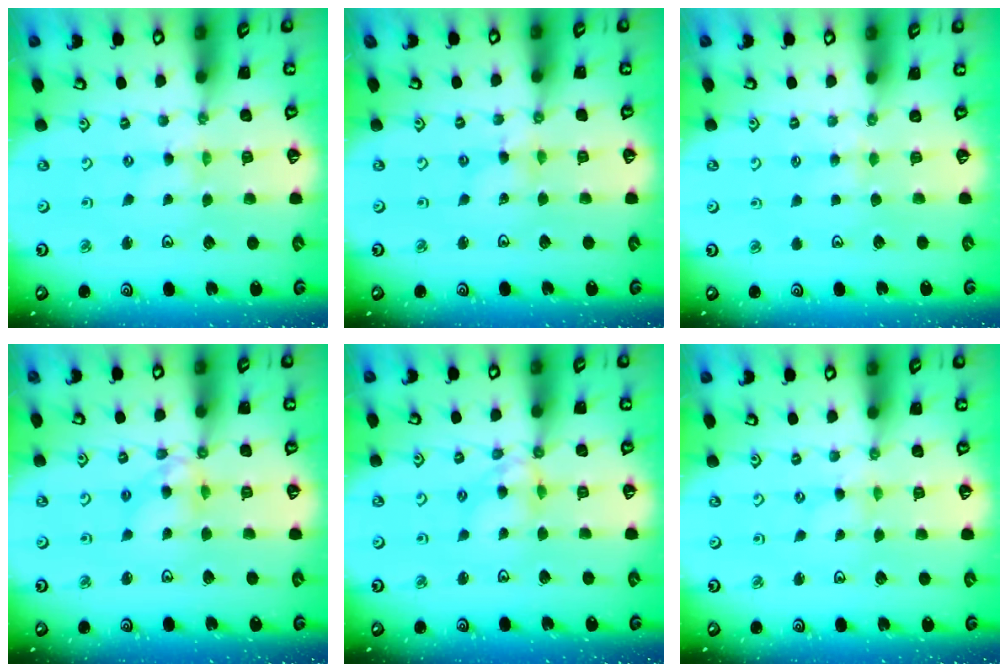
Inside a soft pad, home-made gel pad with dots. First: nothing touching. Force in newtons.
{"total": 1.6, "press": 1.5, "slide": 0.2}
{"total": 3.1, "press": 3.0, "slide": 0.4}
{"total": 9.2, "press": 9.1, "slide": 0.7}
{"total": 8.0, "press": 8.0, "slide": 0.6}
{"total": 0.0}